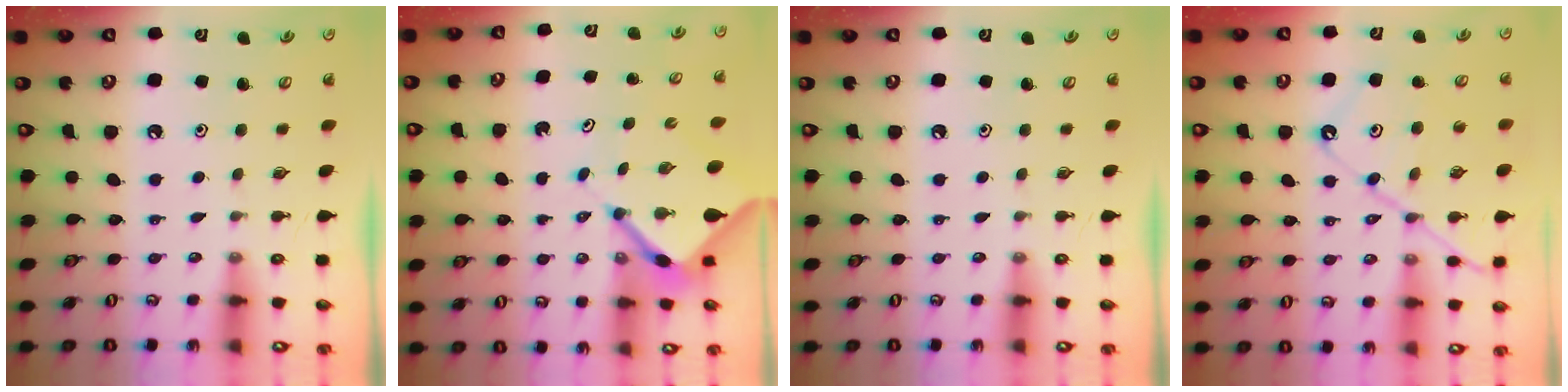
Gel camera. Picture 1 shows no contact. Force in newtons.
{"total": 7.1, "press": 7.1, "slide": 0.4}
{"total": 0.0}
{"total": 11.7, "press": 11.7, "slide": 1.2}